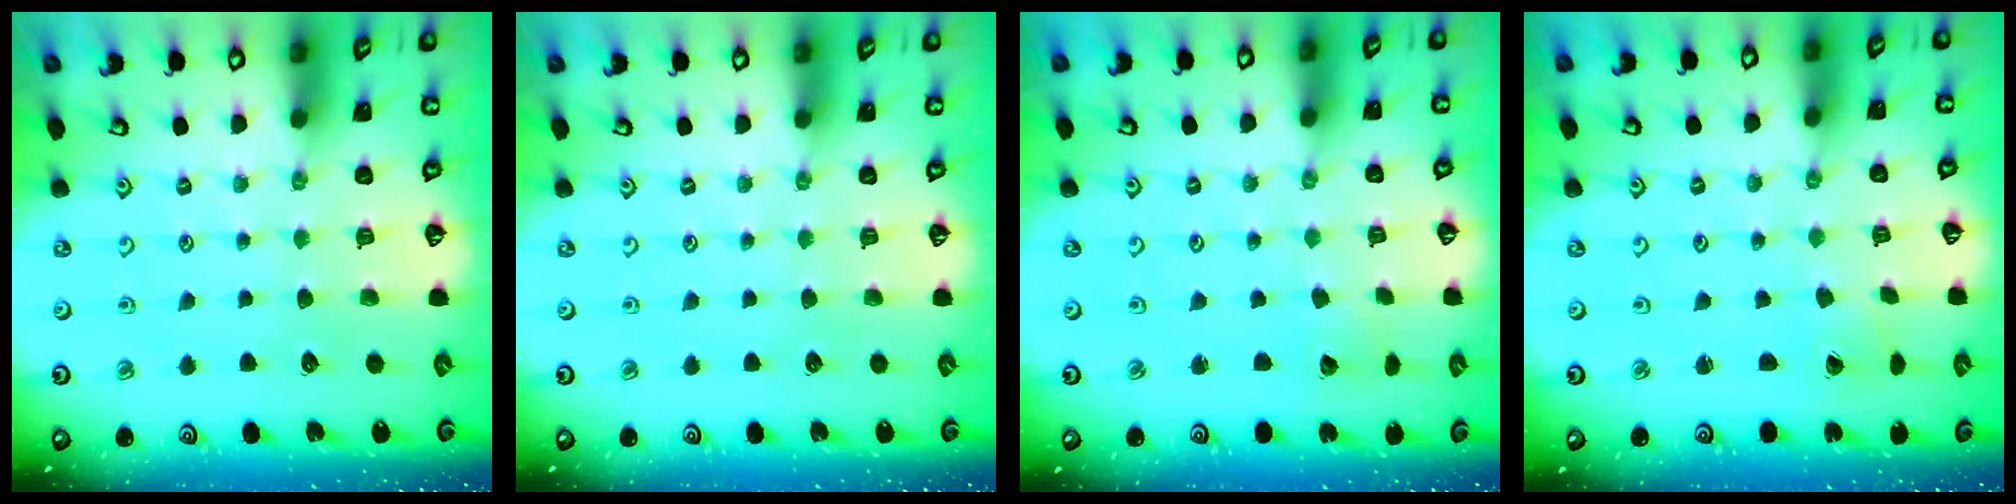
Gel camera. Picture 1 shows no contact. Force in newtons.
{"total": 0.0}
{"total": 3.2, "press": 3.2, "slide": 0.4}
{"total": 1.4, "press": 1.4, "slide": 0.1}